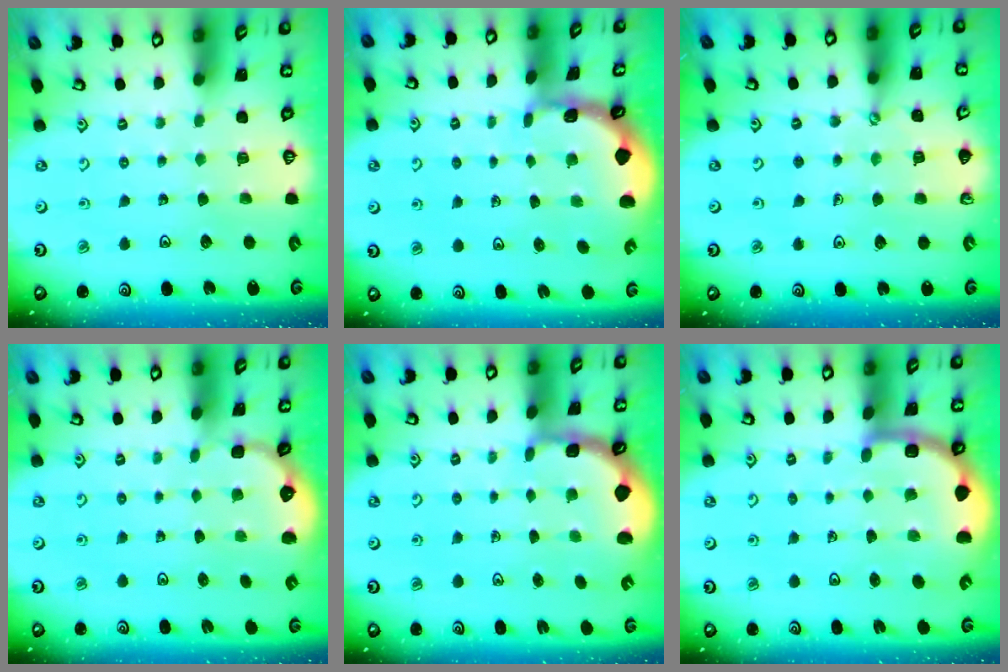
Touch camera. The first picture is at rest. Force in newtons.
{"total": 1.1, "press": 1.1, "slide": 0.2}
{"total": 1.4, "press": 1.3, "slide": 0.3}
{"total": 1.8, "press": 1.0, "slide": 1.4}
{"total": 1.8, "press": 1.8, "slide": 0.5}
{"total": 5.6, "press": 5.4, "slide": 1.5}